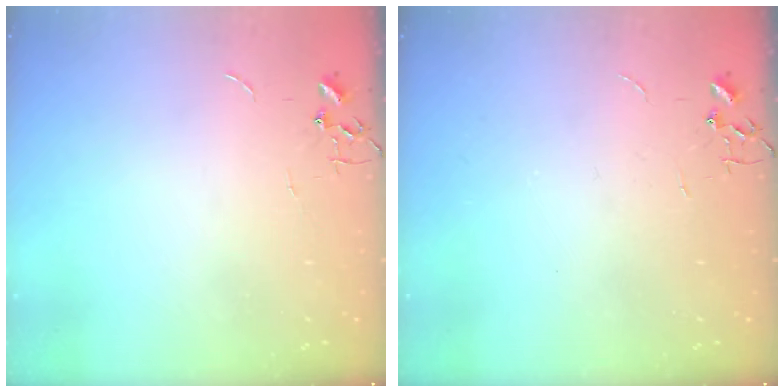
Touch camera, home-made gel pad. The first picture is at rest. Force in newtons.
{"total": 0.0}